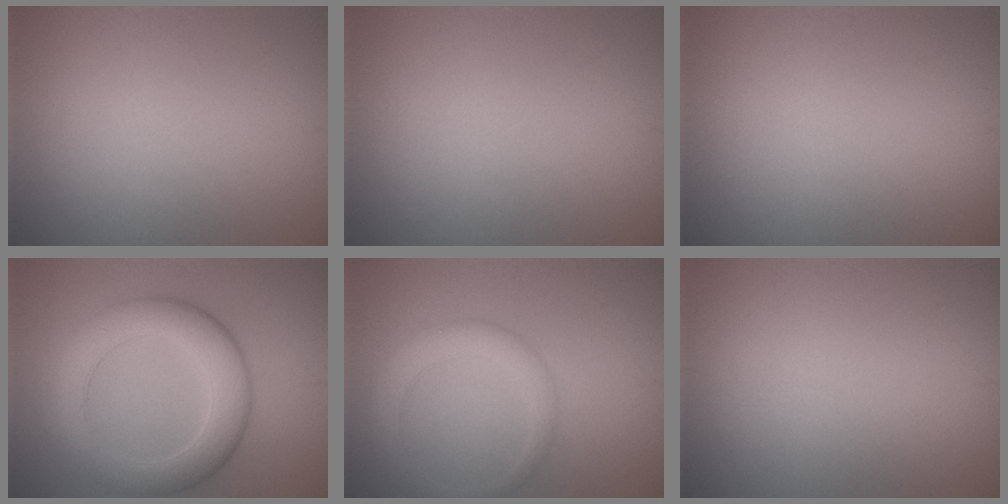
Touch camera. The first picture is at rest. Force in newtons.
{"total": 0.0}
{"total": 0.0}
{"total": 6.8, "press": 6.8, "slide": 0.0}
{"total": 3.5, "press": 3.5, "slide": 0.1}
{"total": 0.0}